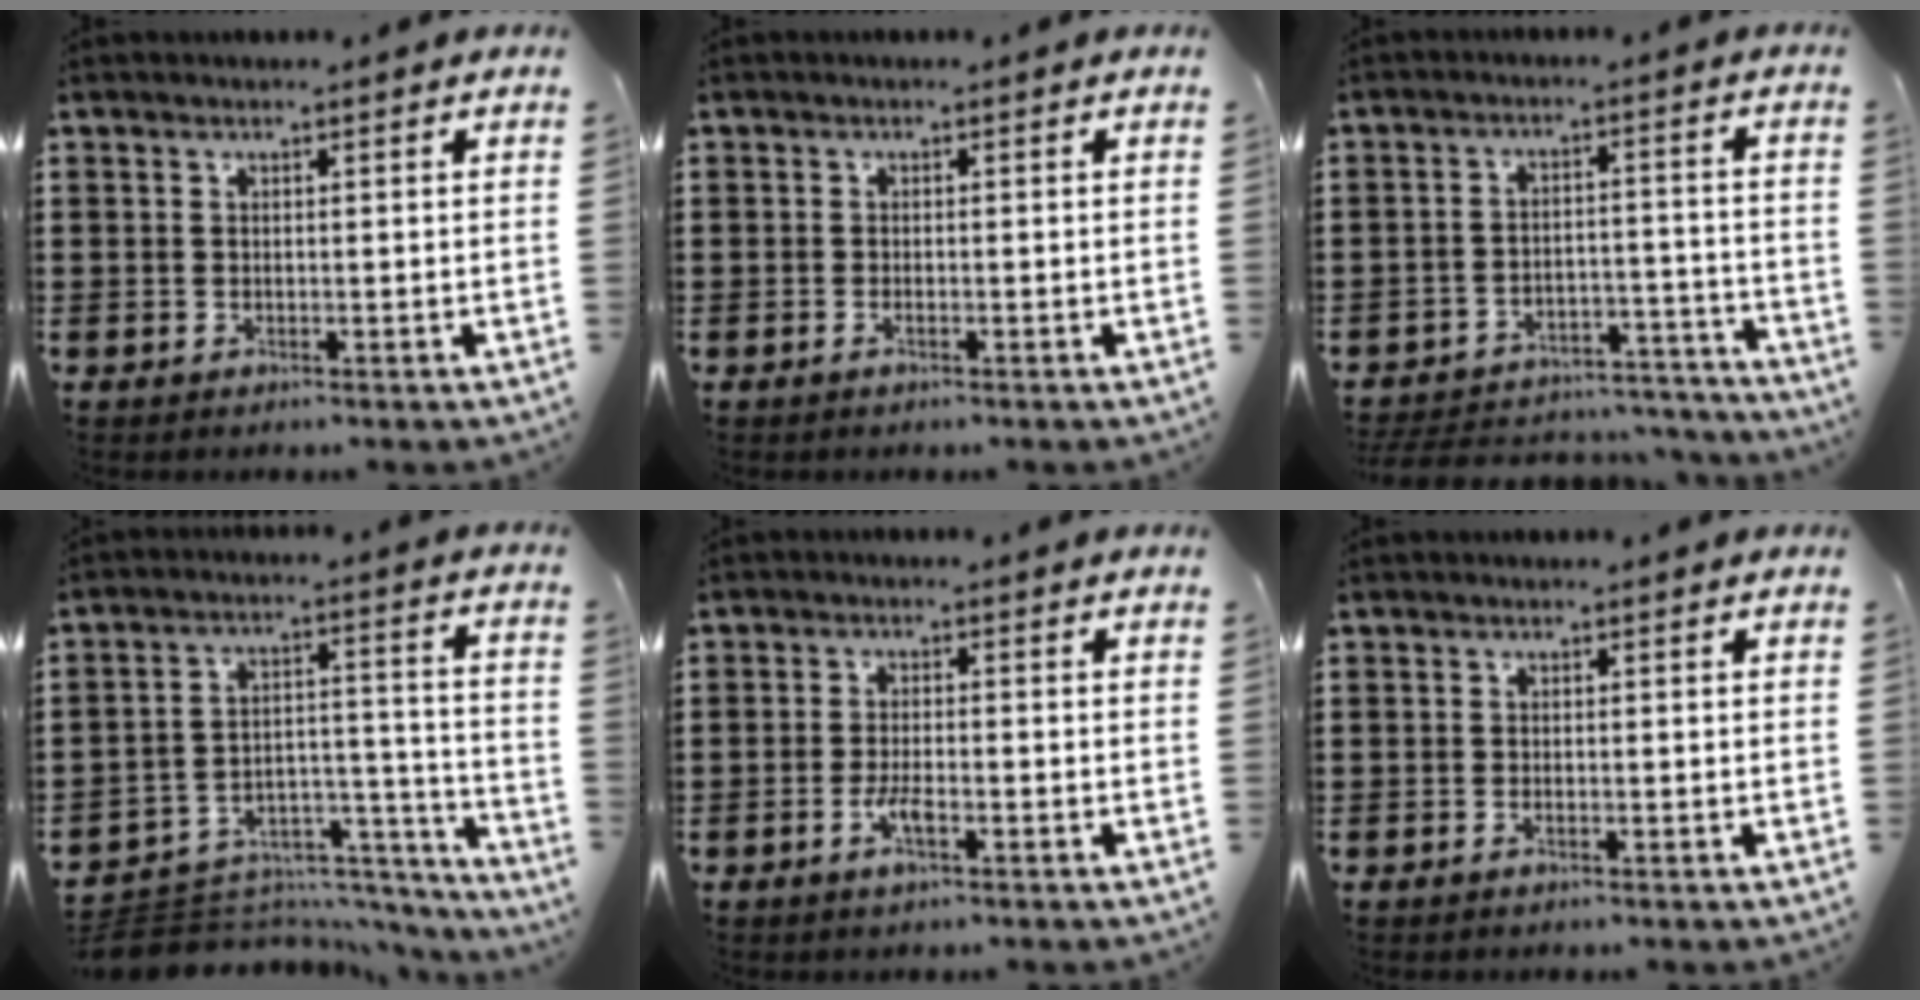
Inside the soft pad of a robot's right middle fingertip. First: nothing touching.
{"total": 0.7, "force": [-0.4, 0.1, 0.6], "torque": [-0.012, -0.004, -0.007]}
{"total": 5.1, "force": [-4.9, 0.9, 1.0], "torque": [-0.024, 0.006, -0.101]}
{"total": 6.6, "force": [-6.0, 2.8, 0.8], "torque": [-0.010, 0.013, -0.110]}
{"total": 3.4, "force": [-1.6, 0.9, 2.9], "torque": [-0.063, -0.002, -0.033]}
{"total": 0.6, "force": [-0.4, 0.1, 0.5], "torque": [-0.011, -0.004, -0.006]}